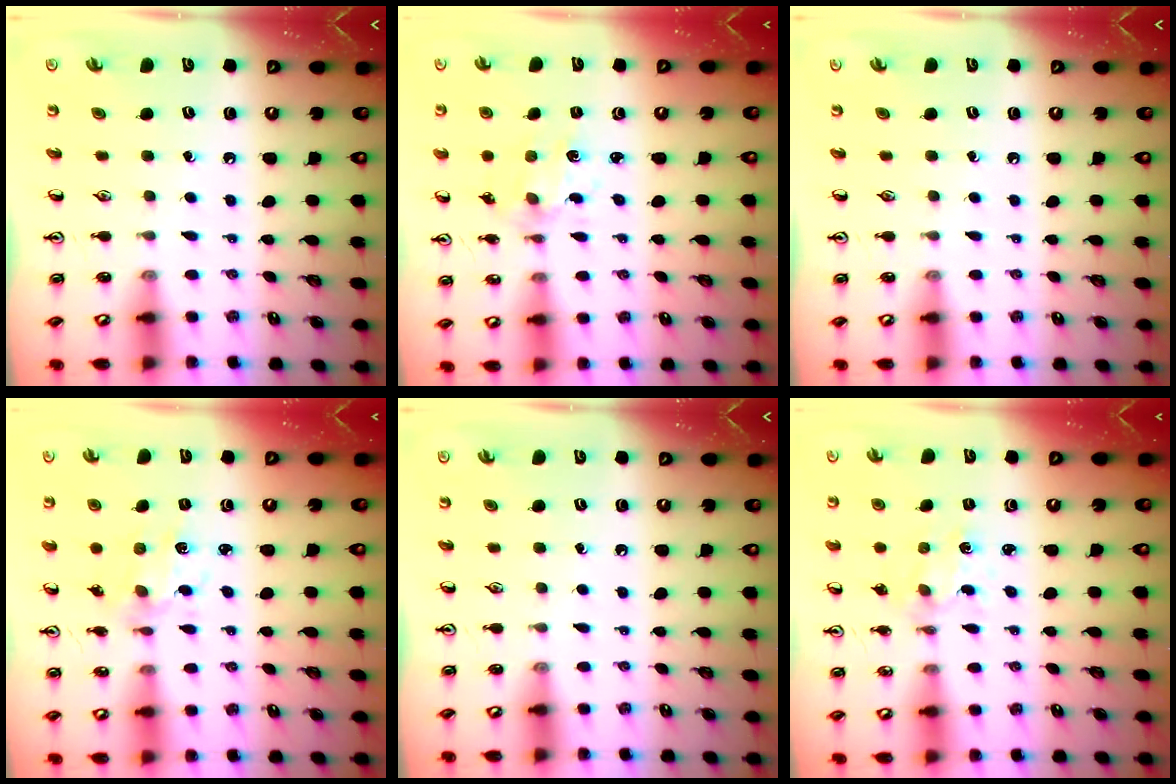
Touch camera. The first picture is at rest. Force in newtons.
{"total": 2.9, "press": 2.8, "slide": 0.9}
{"total": 0.0}
{"total": 3.7, "press": 3.7, "slide": 0.1}
{"total": 0.0}
{"total": 1.5, "press": 1.4, "slide": 0.3}